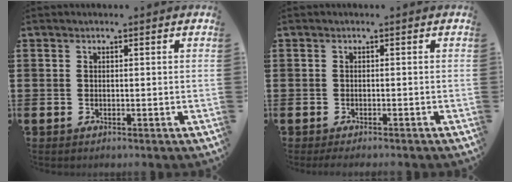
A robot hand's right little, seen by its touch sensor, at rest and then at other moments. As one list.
[{"total": 0.8, "force": [-0.6, 0.0, 0.4], "torque": [-0.007, -0.002, -0.013]}]